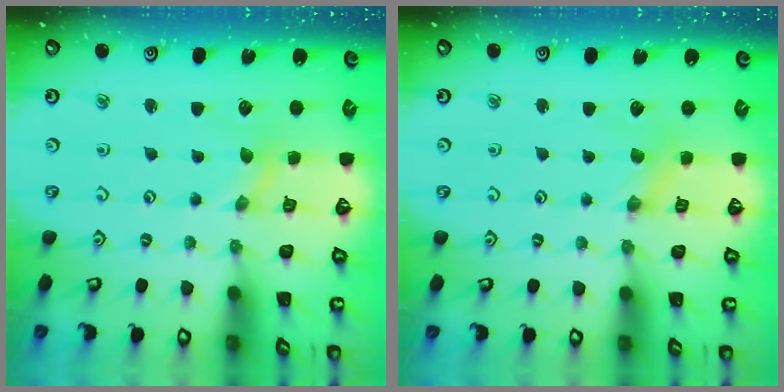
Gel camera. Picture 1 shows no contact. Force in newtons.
{"total": 0.8, "press": 0.8, "slide": 0.2}